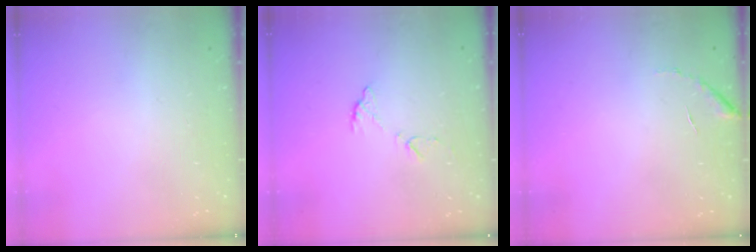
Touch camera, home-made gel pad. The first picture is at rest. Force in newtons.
{"total": 6.6, "press": 6.6, "slide": 0.6}
{"total": 6.2, "press": 6.2, "slide": 0.2}